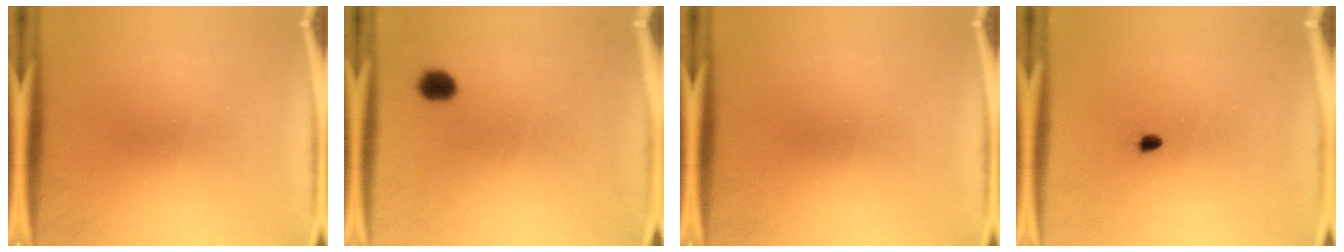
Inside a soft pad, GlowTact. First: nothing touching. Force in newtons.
{"total": 2.7}
{"total": 0.0}
{"total": 1.0}